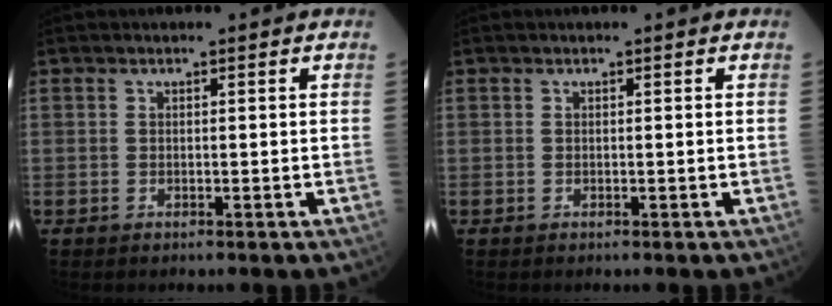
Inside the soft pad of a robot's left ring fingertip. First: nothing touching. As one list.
[{"total": 0.0}]